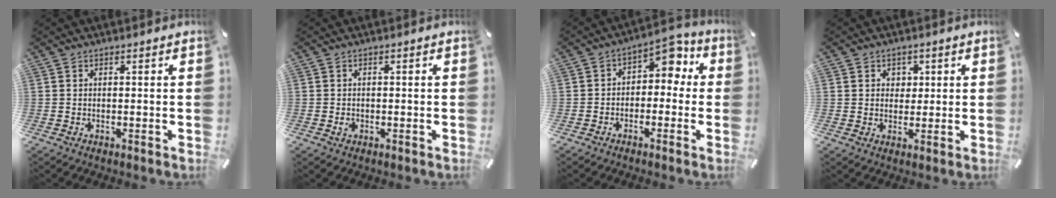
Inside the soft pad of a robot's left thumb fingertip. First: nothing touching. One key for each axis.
{"total": 1.0, "fx": -0.3, "fy": 0.8, "fz": 0.5, "tx": -0.010, "ty": 0.004, "tz": -0.006}
{"total": 5.2, "fx": 1.3, "fy": 4.1, "fz": 2.8, "tx": -0.032, "ty": -0.014, "tz": 0.014}
{"total": 3.4, "fx": 1.0, "fy": 3.1, "fz": 0.8, "tx": -0.008, "ty": 0.001, "tz": 0.012}